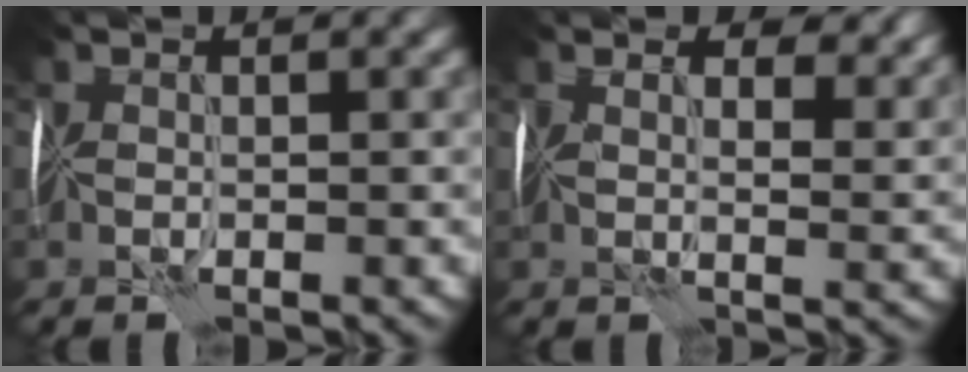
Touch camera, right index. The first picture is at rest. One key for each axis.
{"total": 6.8, "fx": 3.9, "fy": 3.2, "fz": 4.6, "tx": -0.050, "ty": 0.021, "tz": 0.042}